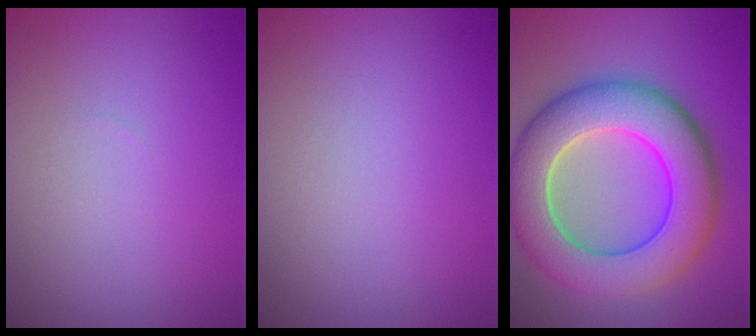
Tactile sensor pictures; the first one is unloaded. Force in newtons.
{"total": 0.0}
{"total": 10.6, "press": 10.5, "slide": 0.6}